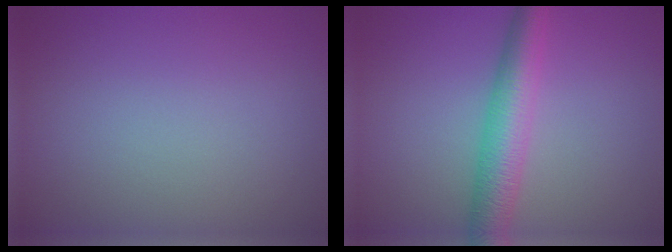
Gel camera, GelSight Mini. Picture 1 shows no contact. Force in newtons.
{"total": 5.0, "press": 5.0, "slide": 0.0}